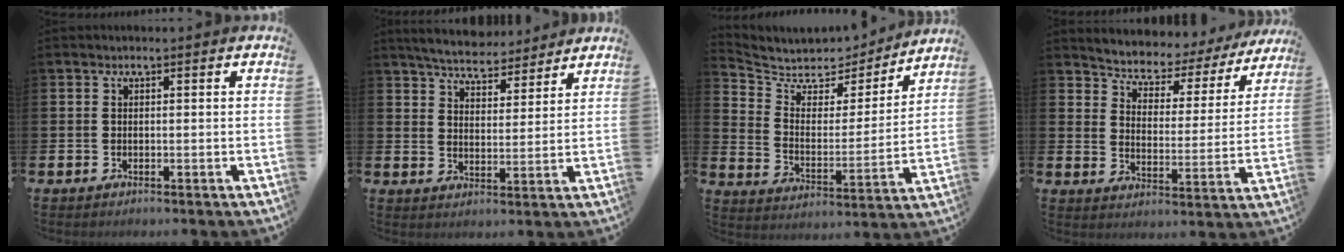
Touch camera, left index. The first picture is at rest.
{"total": 5.6, "force": [5.4, 1.1, 0.7], "torque": [-0.027, -0.033, 0.095]}
{"total": 5.8, "force": [5.2, 2.3, 0.6], "torque": [-0.049, -0.047, 0.085]}
{"total": 4.6, "force": [4.2, 1.7, 0.2], "torque": [-0.033, -0.041, 0.065]}